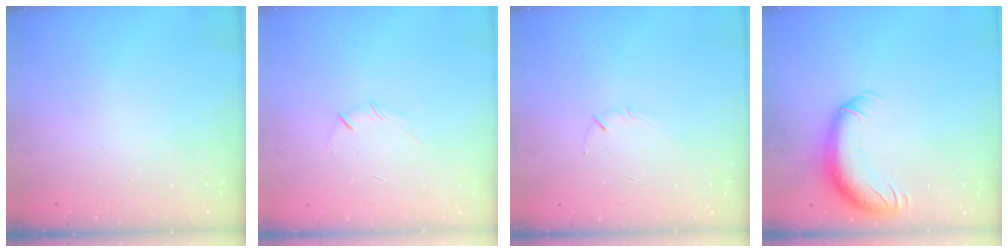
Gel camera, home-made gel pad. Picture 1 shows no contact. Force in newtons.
{"total": 4.1, "press": 4.0, "slide": 0.9}
{"total": 3.1, "press": 3.0, "slide": 0.7}
{"total": 13.5, "press": 13.2, "slide": 2.9}